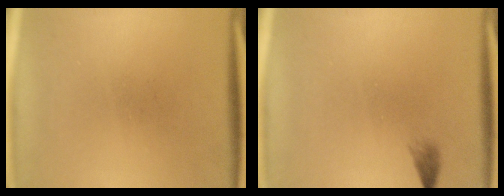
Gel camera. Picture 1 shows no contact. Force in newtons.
{"total": 1.0}